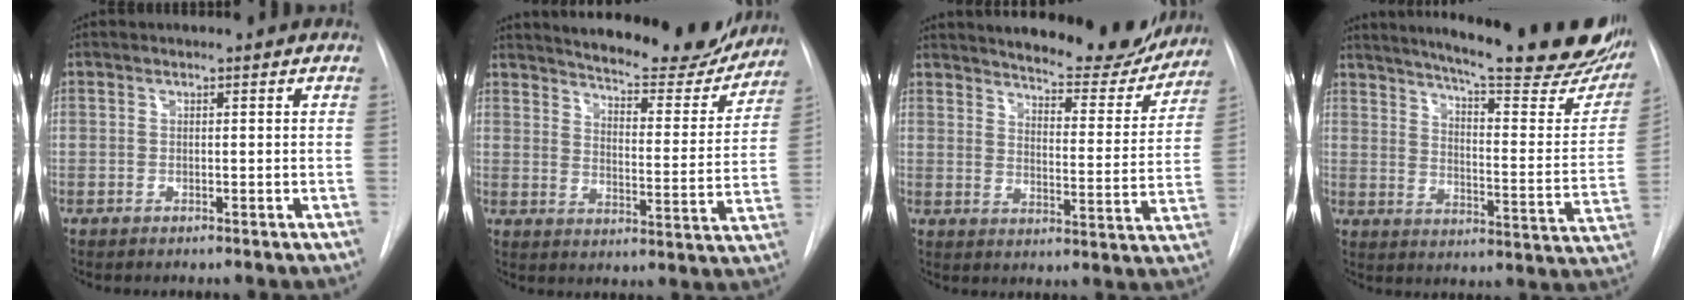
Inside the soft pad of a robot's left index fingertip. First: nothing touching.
{"total": 20.1, "force": [18.6, 3.8, 6.7], "torque": [-0.093, -0.047, 0.237]}
{"total": 17.6, "force": [16.3, 3.4, 5.7], "torque": [-0.070, -0.040, 0.205]}
{"total": 29.7, "force": [24.3, 4.0, 16.5], "torque": [-0.227, -0.070, 0.306]}